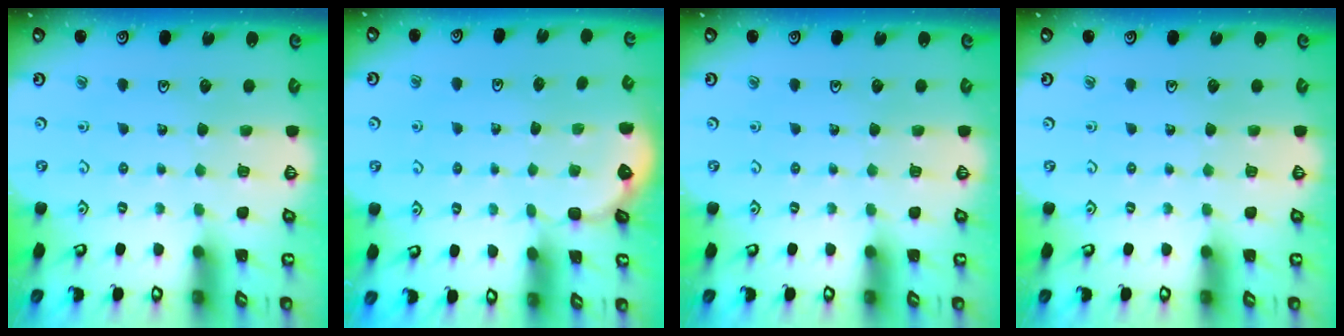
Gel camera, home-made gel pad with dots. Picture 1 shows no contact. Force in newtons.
{"total": 1.6, "press": 0.9, "slide": 1.3}
{"total": 0.0}
{"total": 0.0}